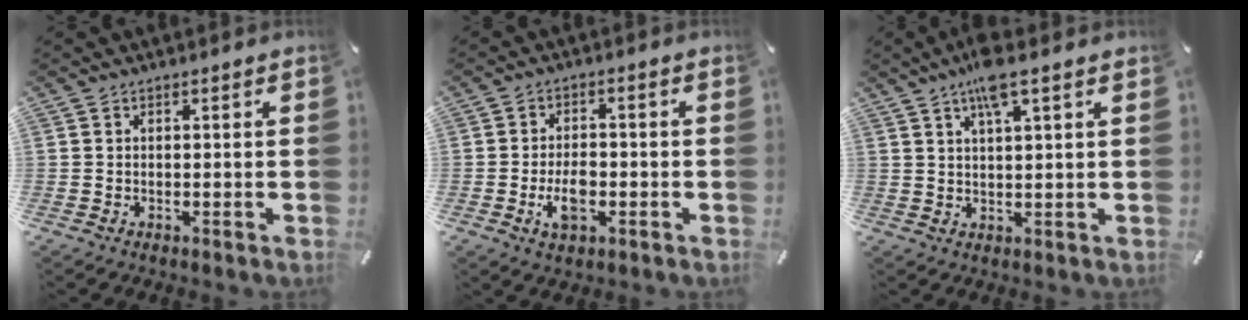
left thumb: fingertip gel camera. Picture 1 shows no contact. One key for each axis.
{"total": 6.4, "fx": -2.0, "fy": 3.7, "fz": 4.8, "tx": -0.099, "ty": 0.009, "tz": -0.036}
{"total": 6.9, "fx": 4.3, "fy": 1.1, "fz": 5.2, "tx": -0.106, "ty": -0.001, "tz": 0.072}